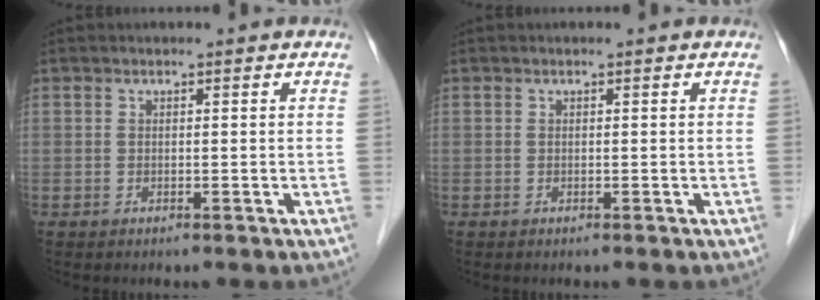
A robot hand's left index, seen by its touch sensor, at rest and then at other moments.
{"total": 0.0}